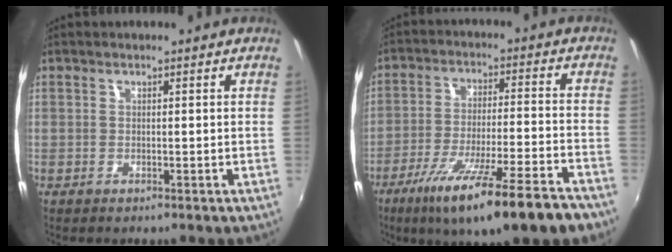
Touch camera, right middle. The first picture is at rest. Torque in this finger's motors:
{"motor_torque": [1.41, -0.73, 0.74, 0.21]}